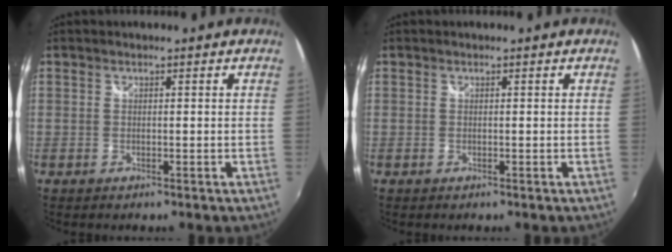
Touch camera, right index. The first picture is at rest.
{"total": 0.0}